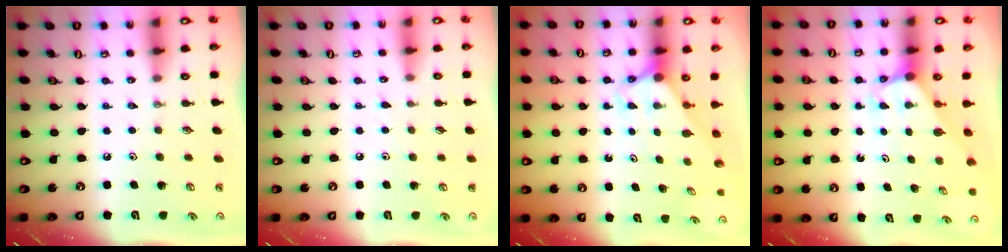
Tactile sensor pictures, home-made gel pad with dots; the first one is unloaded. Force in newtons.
{"total": 2.2, "press": 2.2, "slide": 0.3}
{"total": 2.7, "press": 2.7, "slide": 0.0}
{"total": 2.9, "press": 2.9, "slide": 0.2}